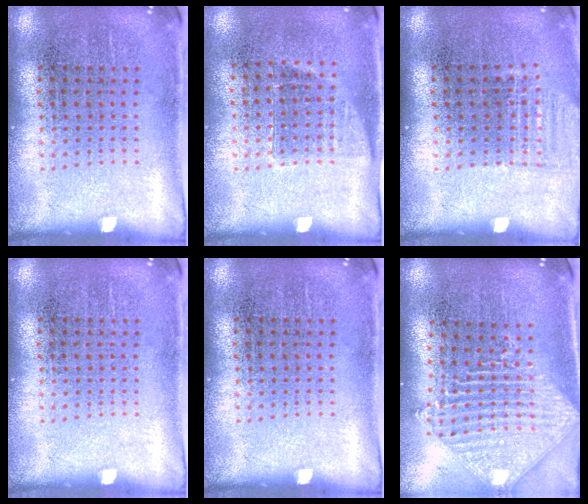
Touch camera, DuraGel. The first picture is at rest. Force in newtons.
{"total": 0.9, "press": 0.7, "slide": 0.5}
{"total": 0.9, "press": 0.9, "slide": 0.3}
{"total": 0.0}
{"total": 0.0}
{"total": 2.0, "press": 1.6, "slide": 1.2}